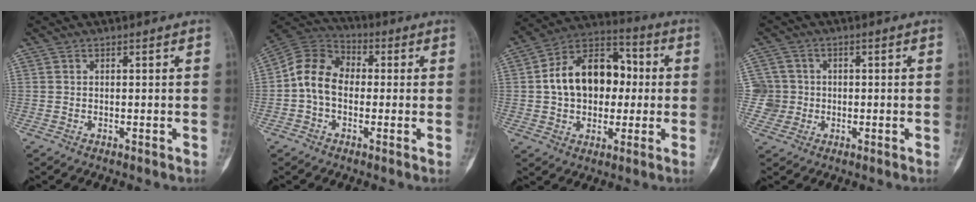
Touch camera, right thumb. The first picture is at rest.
{"total": 10.2, "force": [-0.7, 7.7, 6.6], "torque": [-0.105, 0.034, -0.029]}
{"total": 17.2, "force": [0.9, 11.9, 12.4], "torque": [-0.163, 0.033, 0.009]}
{"total": 4.7, "force": [-0.3, 4.7, -0.1], "torque": [0.028, 0.013, -0.011]}